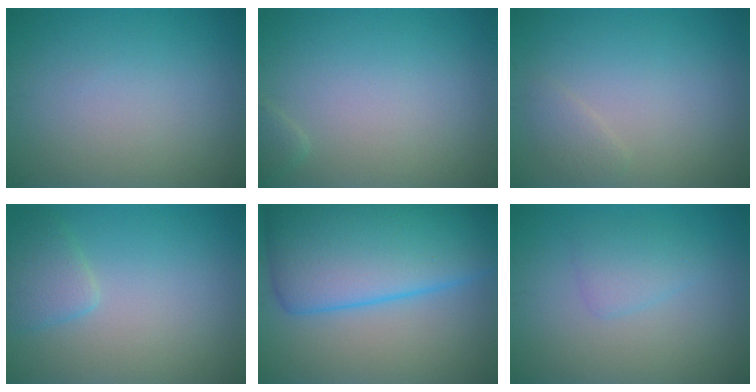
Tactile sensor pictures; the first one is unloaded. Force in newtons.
{"total": 0.8, "press": 0.8, "slide": 0.1}
{"total": 1.2, "press": 1.2, "slide": 0.1}
{"total": 2.3, "press": 2.3, "slide": 0.2}
{"total": 12.2, "press": 12.1, "slide": 0.4}
{"total": 1.9, "press": 1.9, "slide": 0.2}